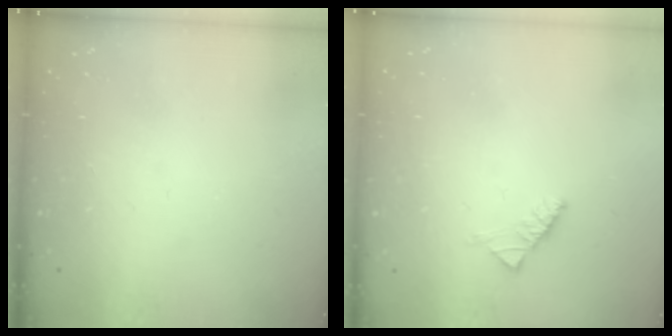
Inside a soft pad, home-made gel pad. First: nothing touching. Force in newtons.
{"total": 2.6, "press": 2.5, "slide": 0.8}